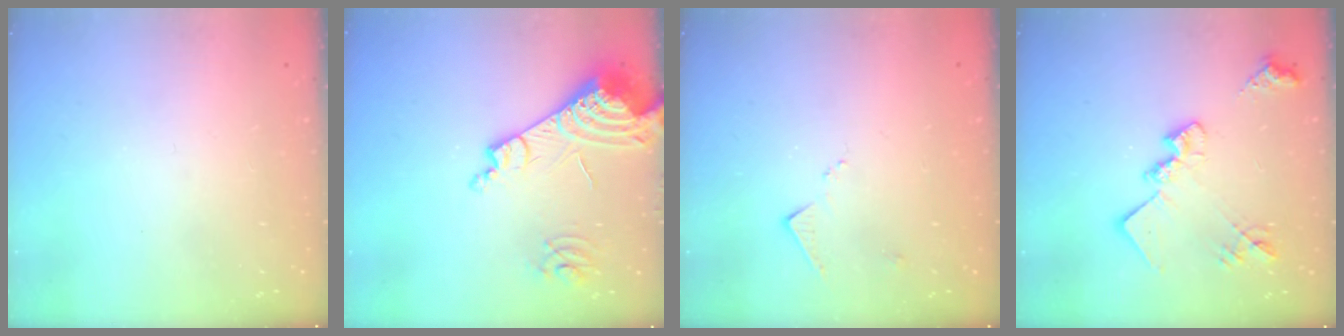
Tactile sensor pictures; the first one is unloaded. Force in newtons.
{"total": 17.4, "press": 17.3, "slide": 2.4}
{"total": 6.4, "press": 6.4, "slide": 0.8}
{"total": 17.8, "press": 17.7, "slide": 0.9}